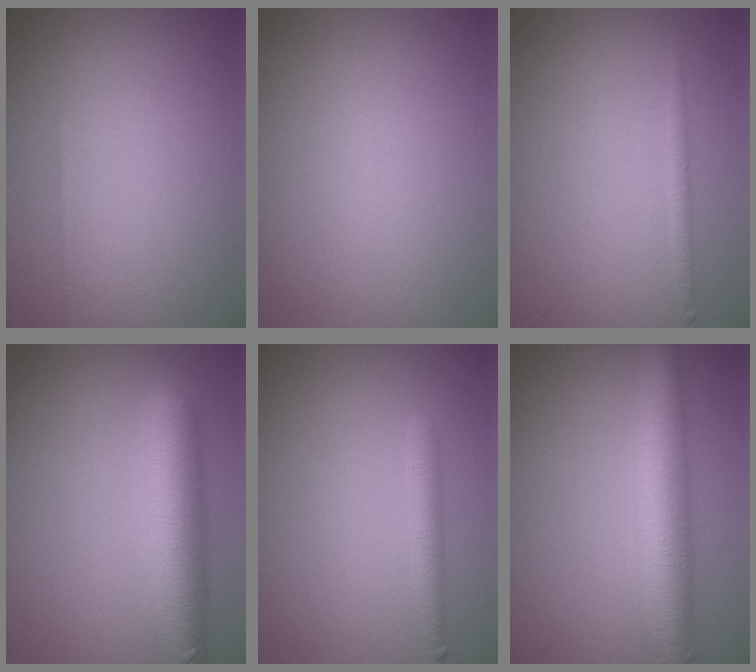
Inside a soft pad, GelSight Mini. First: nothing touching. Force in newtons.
{"total": 0.0}
{"total": 1.2, "press": 1.2, "slide": 0.0}
{"total": 7.9, "press": 7.9, "slide": 0.5}
{"total": 2.2, "press": 2.2, "slide": 0.1}
{"total": 8.8, "press": 8.8, "slide": 0.1}